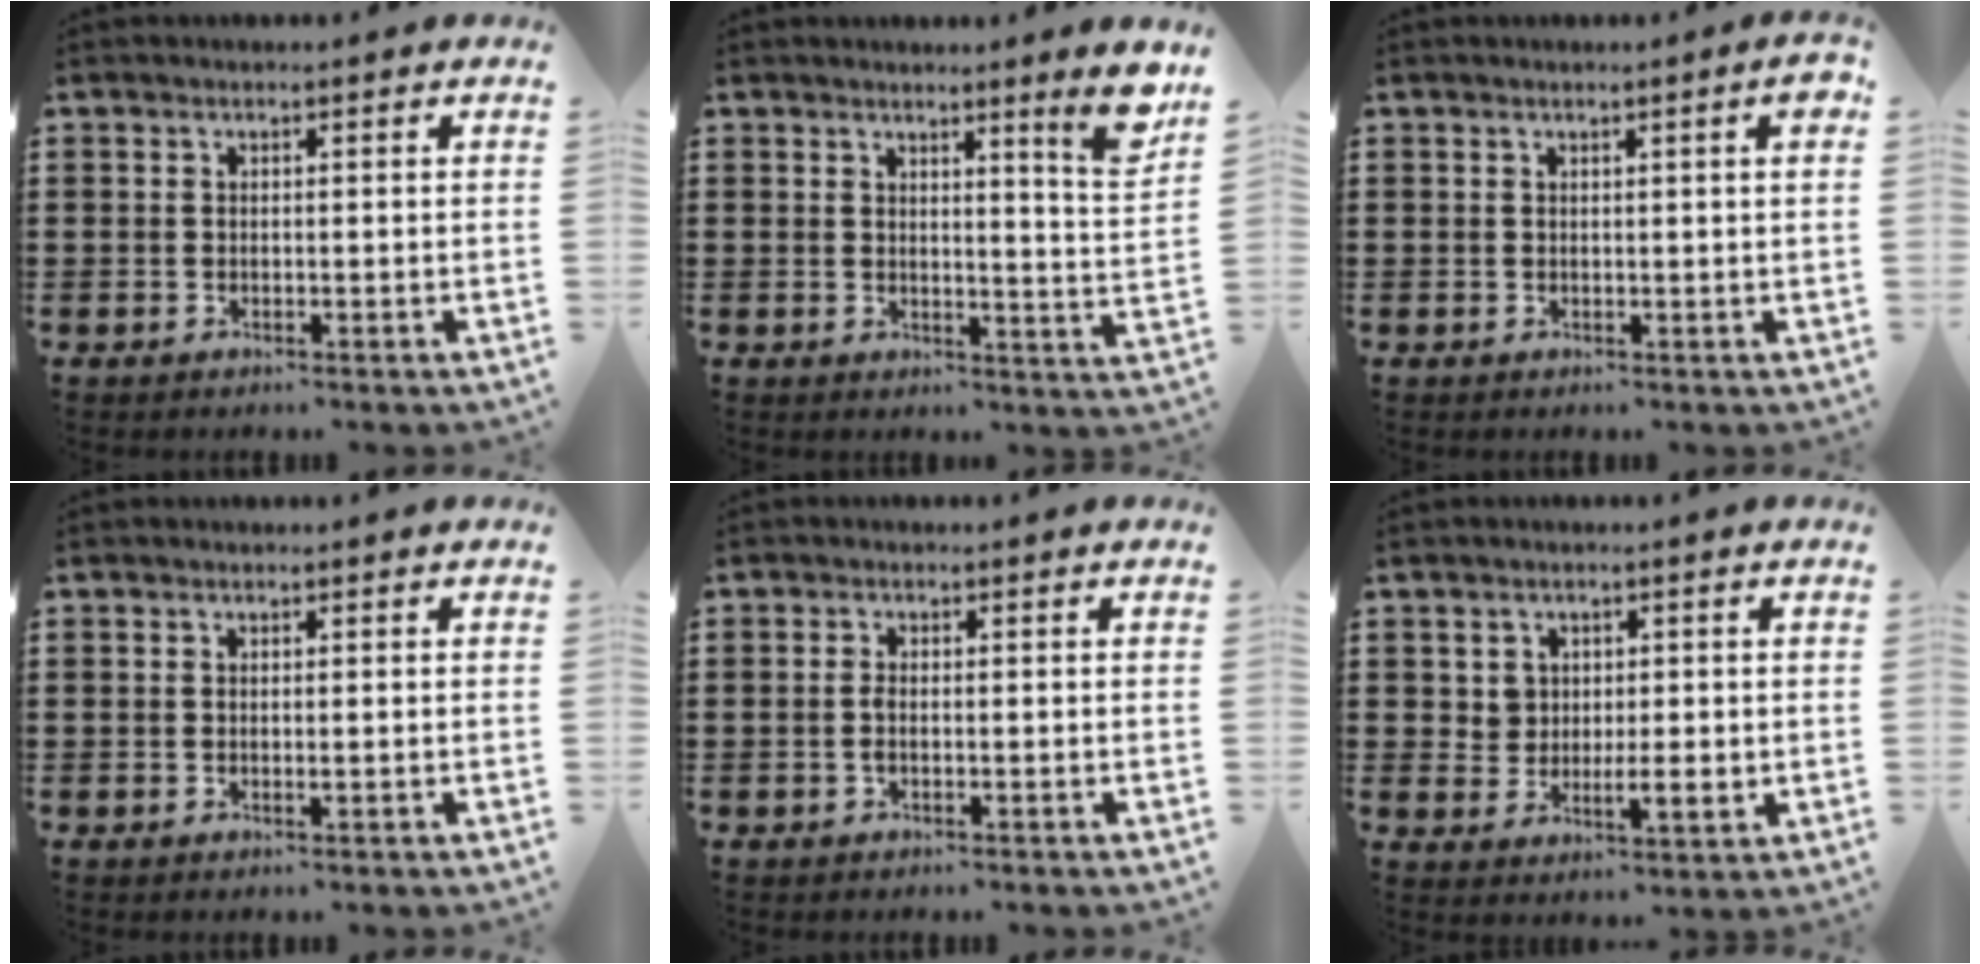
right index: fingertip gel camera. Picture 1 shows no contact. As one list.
[{"total": 5.4, "force": [4.1, -0.9, 3.4], "torque": [-0.046, -0.030, 0.062]}, {"total": 1.9, "force": [0.8, -0.1, 1.7], "torque": [-0.025, -0.002, 0.011]}, {"total": 0.5, "force": [0.0, 0.0, 0.5], "torque": [-0.010, -0.004, 0.000]}, {"total": 1.3, "force": [-0.4, 0.3, 1.2], "torque": [-0.032, -0.005, -0.010]}, {"total": 3.4, "force": [0.5, 2.4, 2.3], "torque": [-0.044, 0.004, 0.007]}]